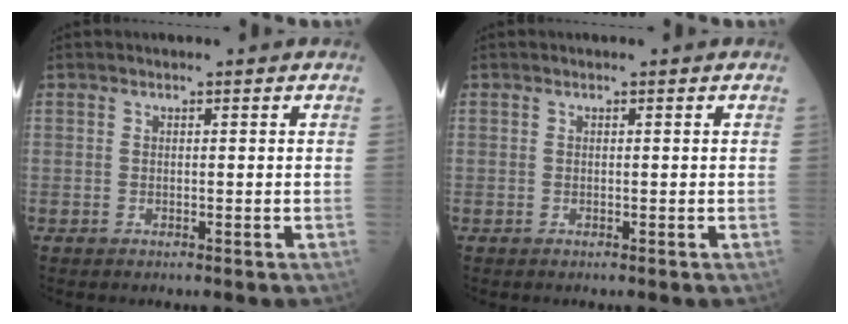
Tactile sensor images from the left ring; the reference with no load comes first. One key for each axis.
{"total": 0.0}